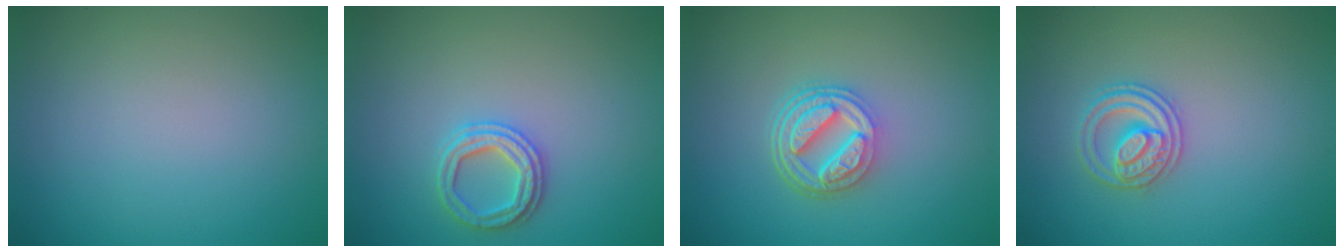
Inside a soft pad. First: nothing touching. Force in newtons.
{"total": 2.4, "press": 2.4, "slide": 0.1}
{"total": 5.2, "press": 3.9, "slide": 3.4}
{"total": 2.6, "press": 2.6, "slide": 0.5}